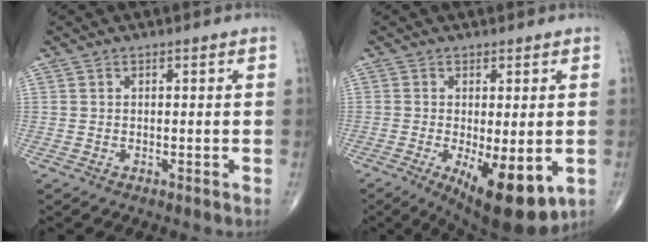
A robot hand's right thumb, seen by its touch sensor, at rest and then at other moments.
{"total": 12.4, "force": [-3.7, 4.4, 11.0], "torque": [-0.157, -0.023, -0.043]}